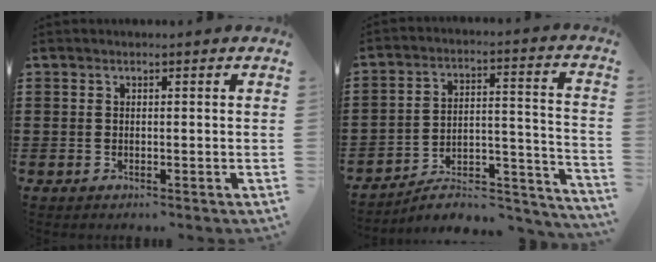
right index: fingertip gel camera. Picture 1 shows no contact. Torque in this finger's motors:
{"motor_torque": [-0.13, -1.06, 0.62, 0.12]}